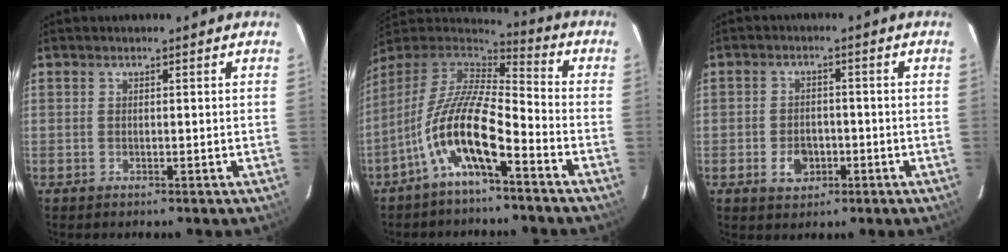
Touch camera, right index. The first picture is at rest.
{"total": 14.0, "force": [-7.0, 3.8, 11.5], "torque": [-0.227, -0.003, -0.136]}
{"total": 4.8, "force": [-2.0, 3.6, 2.5], "torque": [-0.053, 0.007, -0.026]}